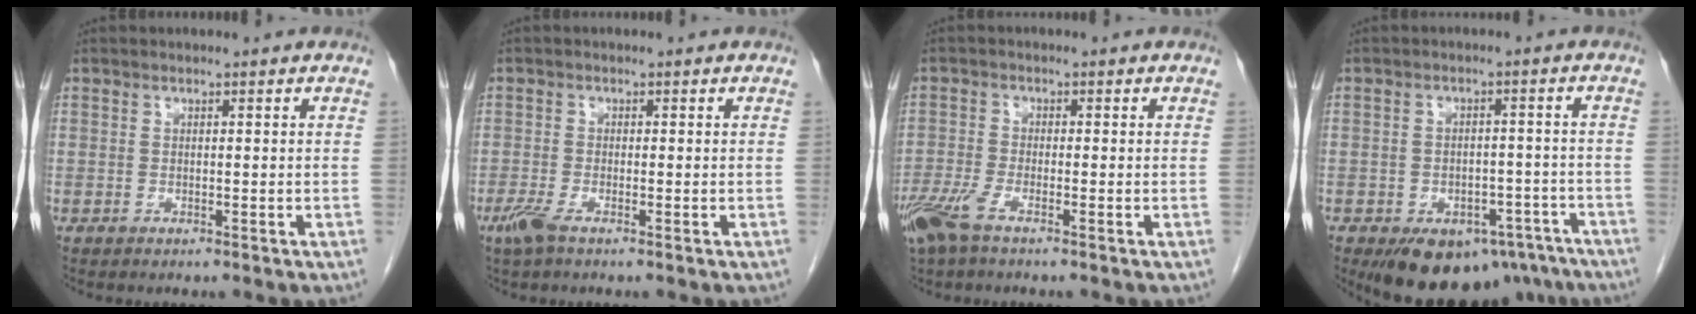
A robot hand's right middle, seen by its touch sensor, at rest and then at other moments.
{"total": 2.4, "force": [-1.6, 0.4, 1.8], "torque": [-0.045, -0.006, -0.036]}
{"total": 4.8, "force": [-3.3, 0.9, 3.4], "torque": [-0.080, -0.011, -0.068]}
{"total": 14.4, "force": [-10.1, 7.9, 6.6], "torque": [-0.090, 0.008, -0.126]}